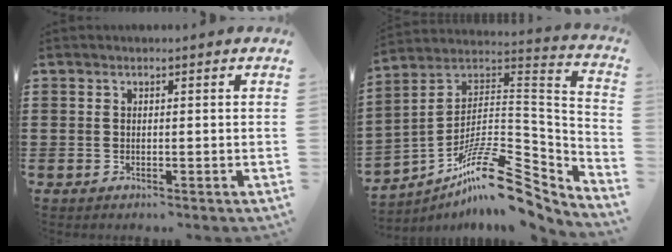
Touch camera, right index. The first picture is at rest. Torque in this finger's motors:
{"motor_torque": [-0.59, 0.19, -1.05, -0.21]}